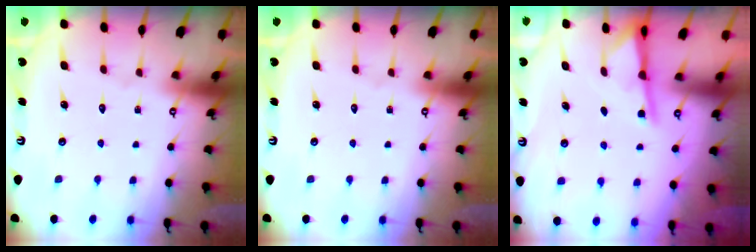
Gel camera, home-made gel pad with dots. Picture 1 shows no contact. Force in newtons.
{"total": 0.0}
{"total": 2.6, "press": 2.6, "slide": 0.4}